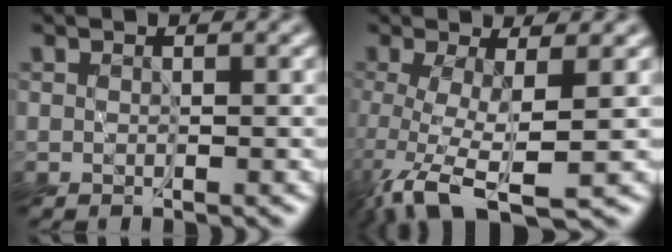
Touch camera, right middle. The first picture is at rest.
{"total": 5.6, "force": [-2.0, 1.2, 5.1], "torque": [-0.104, -0.015, -0.039]}